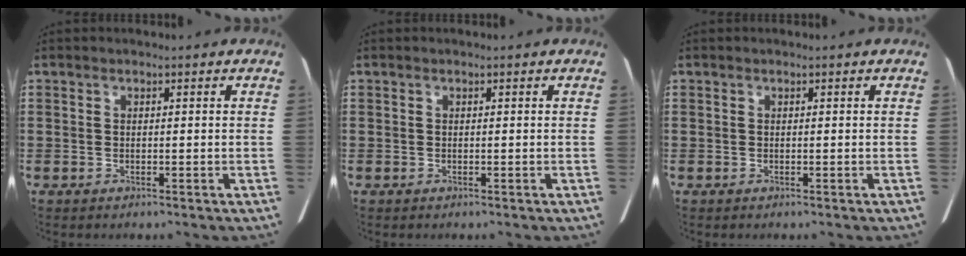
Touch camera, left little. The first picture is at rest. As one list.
[{"total": 0.0}, {"total": 0.0}]